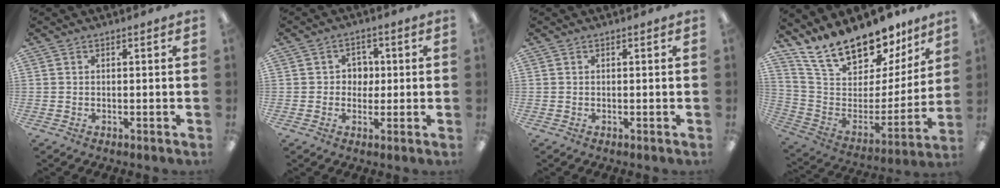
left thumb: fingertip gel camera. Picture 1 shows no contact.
{"total": 4.0, "force": [0.4, 3.7, 1.4], "torque": [-0.022, 0.006, -0.001]}
{"total": 0.0}
{"total": 19.5, "force": [16.4, 7.9, 7.1], "torque": [-0.123, -0.130, 0.293]}